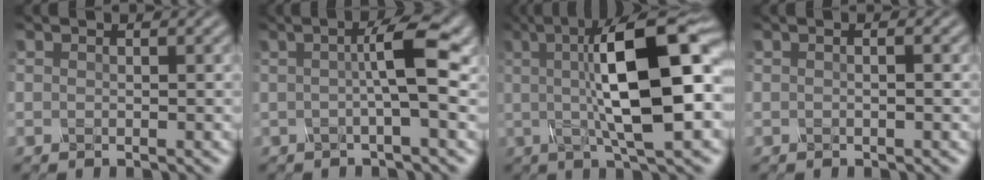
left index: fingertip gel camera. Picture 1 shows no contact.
{"total": 4.8, "force": [0.4, 0.7, 4.7], "torque": [-0.073, 0.006, 0.001]}
{"total": 12.6, "force": [1.4, 3.2, 12.1], "torque": [-0.179, 0.014, 0.020]}
{"total": 1.1, "force": [0.2, 0.4, 1.0], "torque": [-0.006, -0.008, -0.002]}